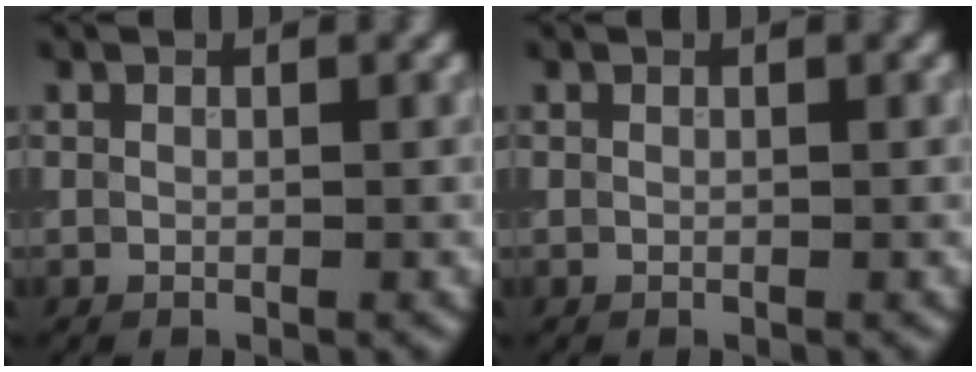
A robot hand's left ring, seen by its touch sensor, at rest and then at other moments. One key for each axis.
{"total": 0.0}